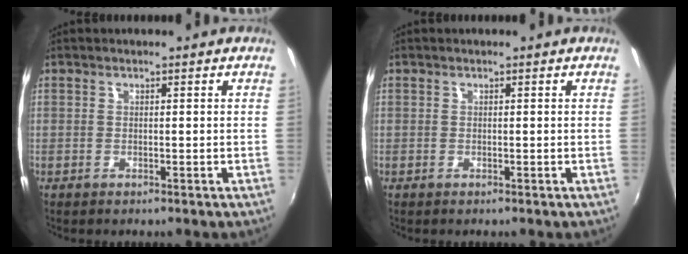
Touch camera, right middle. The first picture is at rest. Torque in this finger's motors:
{"motor_torque": [0.00, 0.00, 0.00, 0.00]}